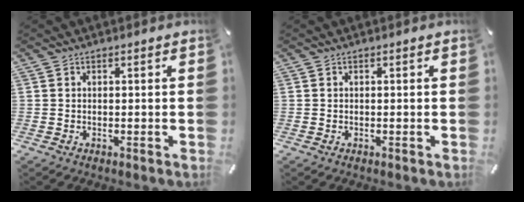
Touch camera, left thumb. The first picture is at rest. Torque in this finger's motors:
{"motor_torque": [-0.13, 0.16, -0.06, 0.03, 0.01]}